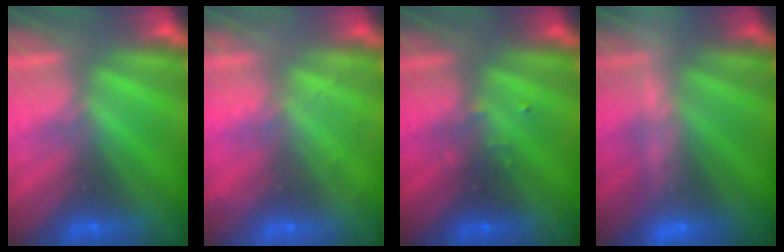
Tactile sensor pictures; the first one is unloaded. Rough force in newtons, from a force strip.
{"total": 2.1}
{"total": 2.4}
{"total": 2.2}